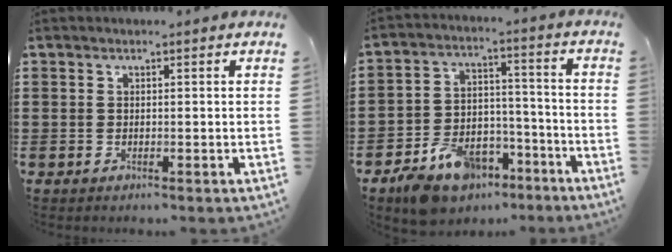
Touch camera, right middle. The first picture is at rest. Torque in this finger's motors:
{"motor_torque": [1.11, -1.03, 0.35, 0.08]}